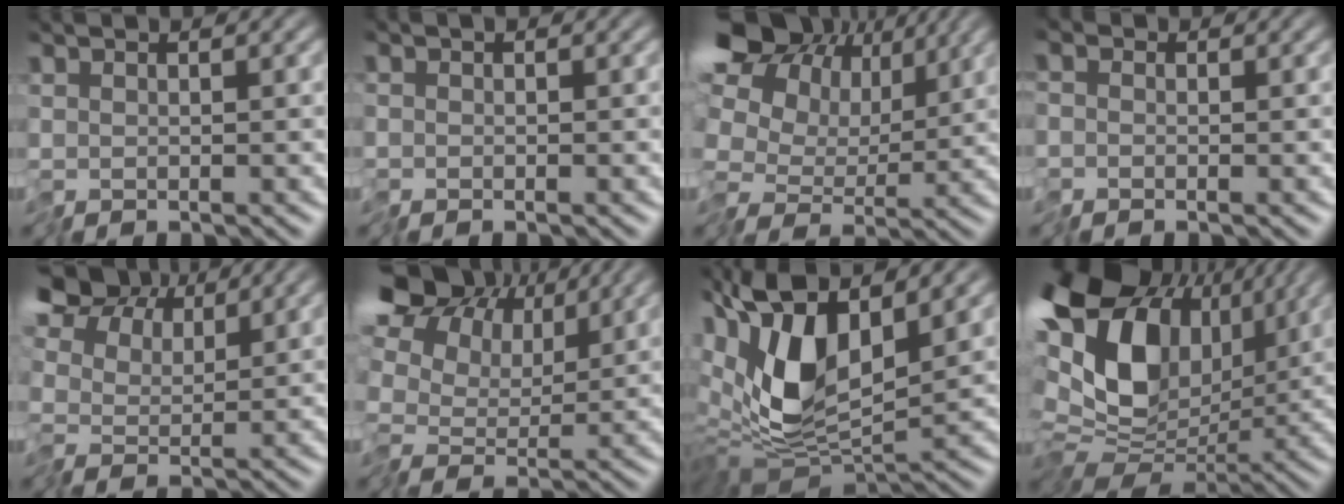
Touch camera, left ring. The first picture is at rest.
{"total": 0.6, "force": [-0.5, 0.3, 0.2], "torque": [0.001, 0.000, -0.011]}
{"total": 12.6, "force": [2.9, 9.6, 7.7], "torque": [-0.158, 0.018, 0.042]}
{"total": 1.0, "force": [-0.7, 0.7, 0.2], "torque": [-0.004, 0.001, -0.017]}
{"total": 7.3, "force": [3.6, 4.9, 4.0], "torque": [-0.098, 0.029, 0.050]}
{"total": 13.1, "force": [4.4, 9.3, 8.0], "torque": [-0.176, 0.034, 0.065]}
{"total": 11.8, "force": [2.6, 5.6, 10.0], "torque": [-0.209, -0.012, 0.047]}
{"total": 13.9, "force": [3.8, 9.4, 9.5], "torque": [-0.194, 0.003, 0.080]}